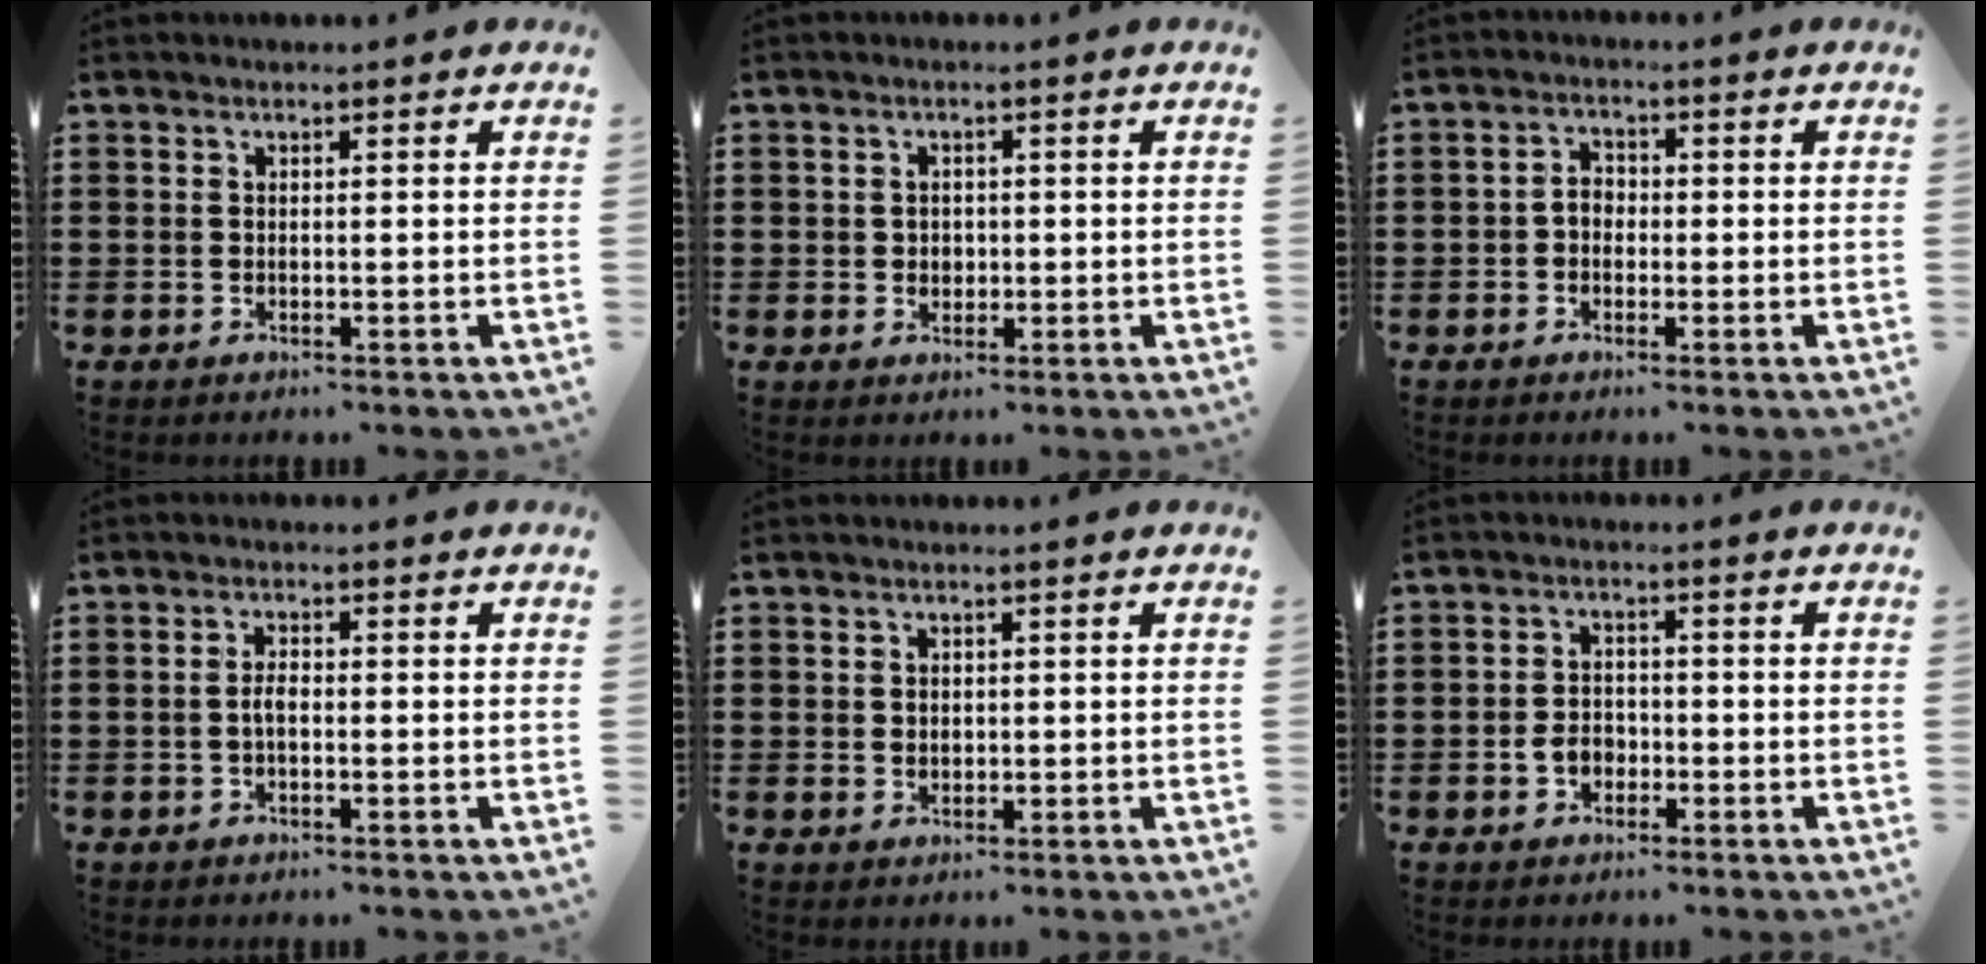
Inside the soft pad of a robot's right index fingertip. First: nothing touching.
{"total": 1.7, "force": [0.0, 1.6, 0.5], "torque": [-0.014, 0.008, -0.003]}
{"total": 2.1, "force": [-0.6, 1.5, 1.3], "torque": [-0.028, 0.006, -0.014]}
{"total": 2.0, "force": [-0.5, 0.8, 1.8], "torque": [-0.042, -0.001, -0.012]}
{"total": 1.1, "force": [0.3, 1.0, 0.4], "torque": [-0.011, 0.005, 0.006]}
{"total": 3.2, "force": [-1.1, 2.4, 1.8], "torque": [-0.039, 0.002, -0.021]}